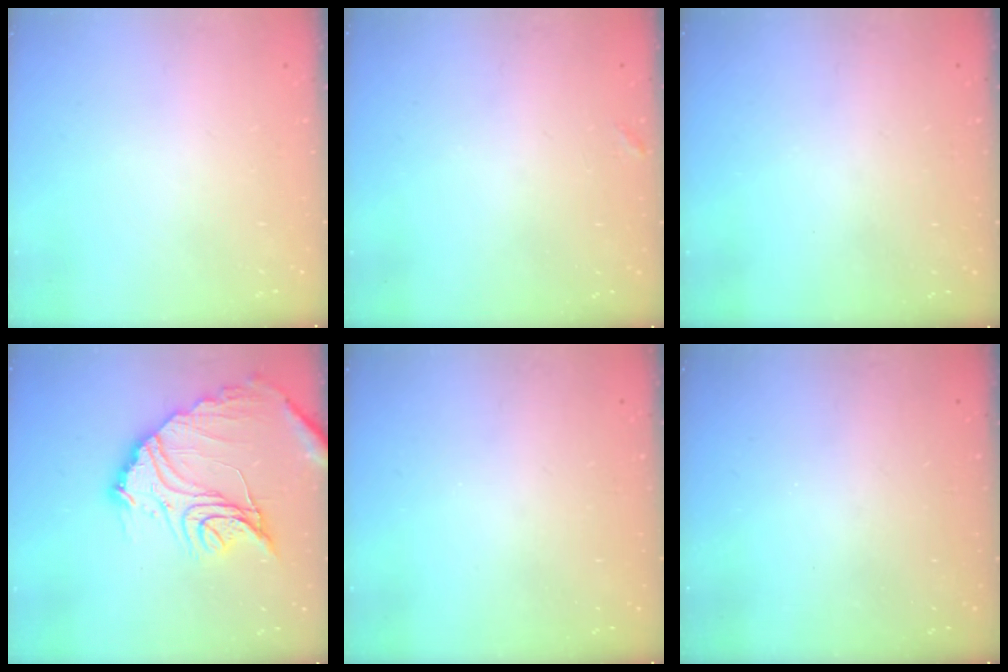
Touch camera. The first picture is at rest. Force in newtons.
{"total": 4.1, "press": 4.1, "slide": 0.1}
{"total": 3.1, "press": 2.9, "slide": 1.1}
{"total": 20.8, "press": 20.7, "slide": 1.8}
{"total": 2.9, "press": 2.8, "slide": 0.8}
{"total": 3.0, "press": 3.0, "slide": 0.1}